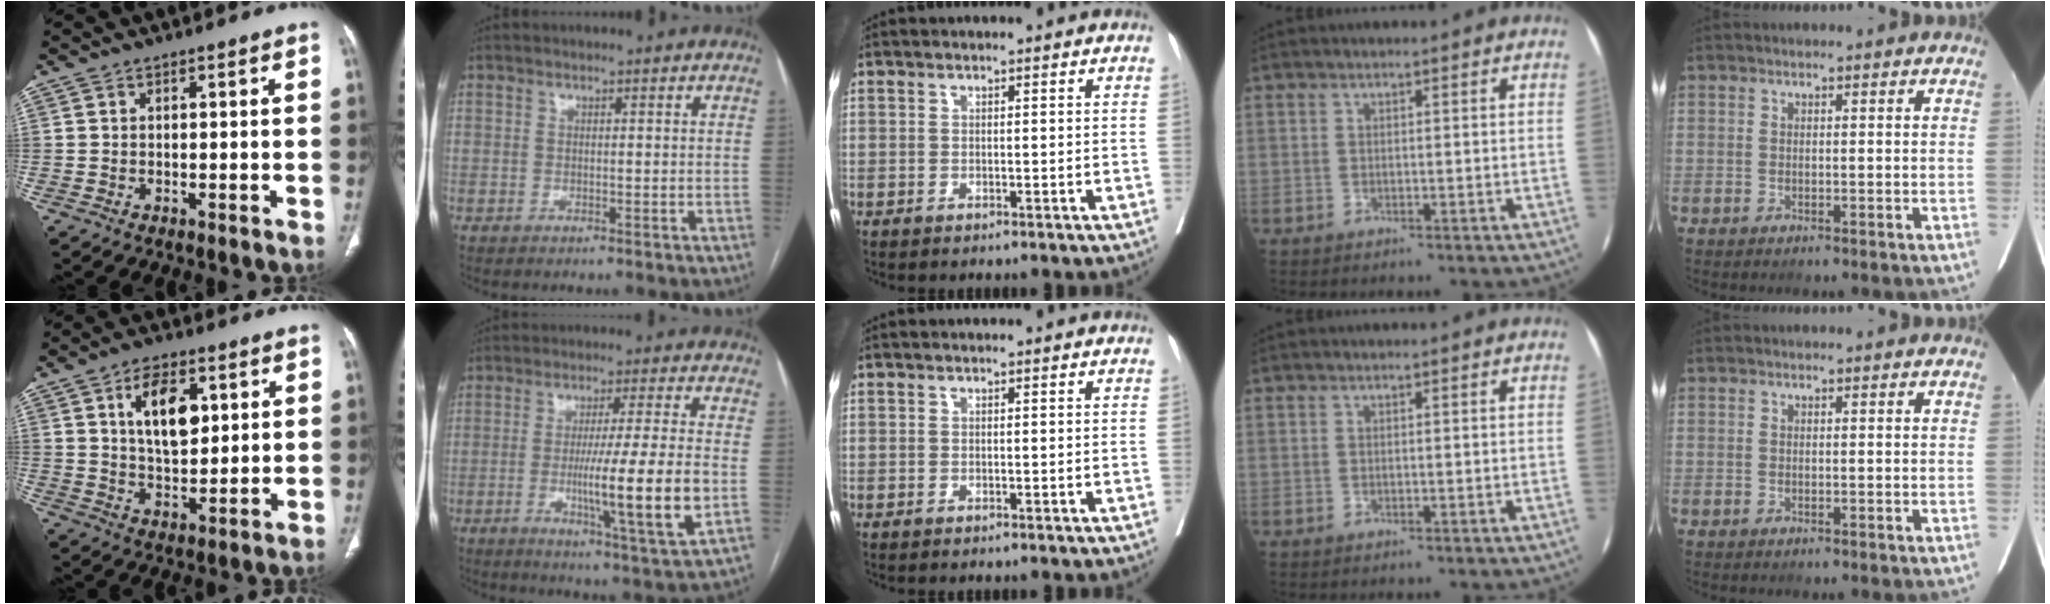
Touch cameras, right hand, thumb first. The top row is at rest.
{"thumb": {"total": 10.8, "force": [3.5, 6.0, 8.2], "torque": [-0.112, -0.013, 0.063]}, "index": {"total": 13.3, "force": [-2.5, -1.1, 13.1], "torque": [-0.220, -0.027, -0.046]}}